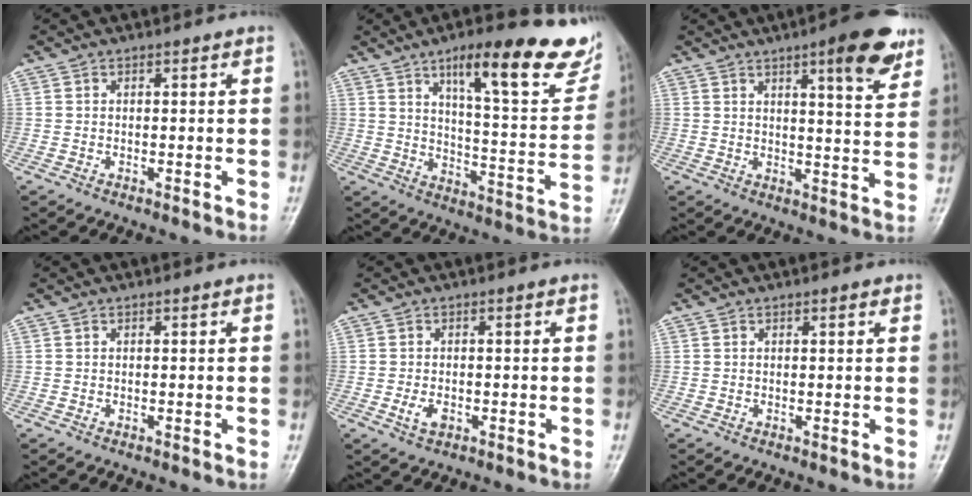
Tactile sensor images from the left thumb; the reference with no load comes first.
{"total": 22.1, "force": [13.7, 5.9, 16.3], "torque": [-0.181, -0.056, 0.197]}
{"total": 6.2, "force": [3.7, 1.8, 4.6], "torque": [-0.044, -0.016, 0.041]}
{"total": 0.0}
{"total": 2.6, "force": [-0.8, 1.6, 1.9], "torque": [-0.036, -0.001, -0.014]}
{"total": 0.9, "force": [0.6, 0.3, 0.7], "torque": [-0.009, -0.001, 0.007]}